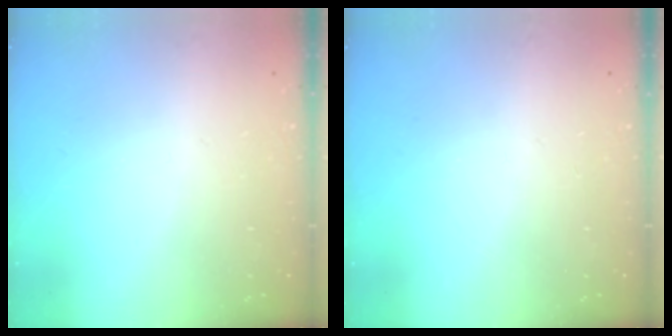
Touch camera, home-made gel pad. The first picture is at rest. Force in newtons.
{"total": 0.0}